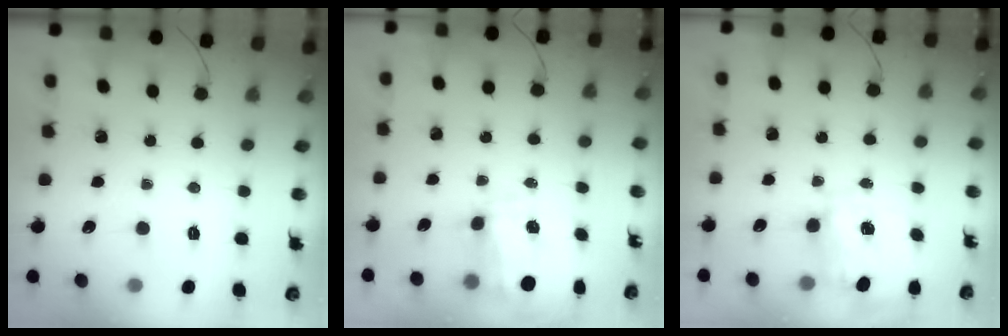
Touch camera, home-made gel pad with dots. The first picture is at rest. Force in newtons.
{"total": 9.3, "press": 9.3, "slide": 1.1}
{"total": 4.0, "press": 3.9, "slide": 0.8}